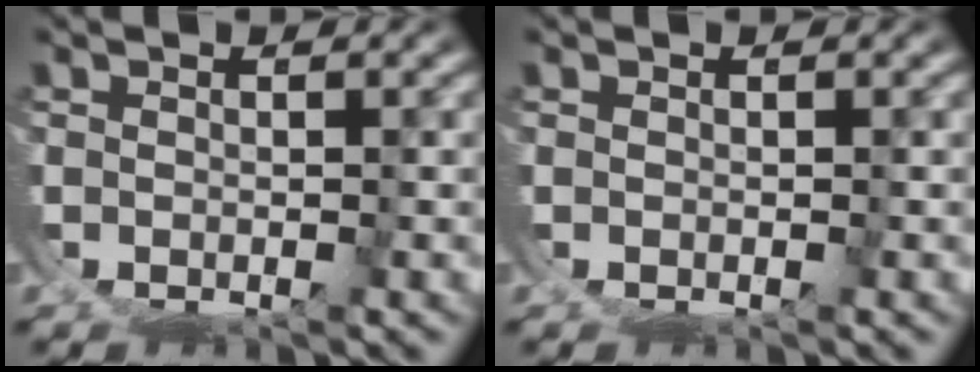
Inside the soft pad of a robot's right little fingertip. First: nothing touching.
{"total": 0.0}